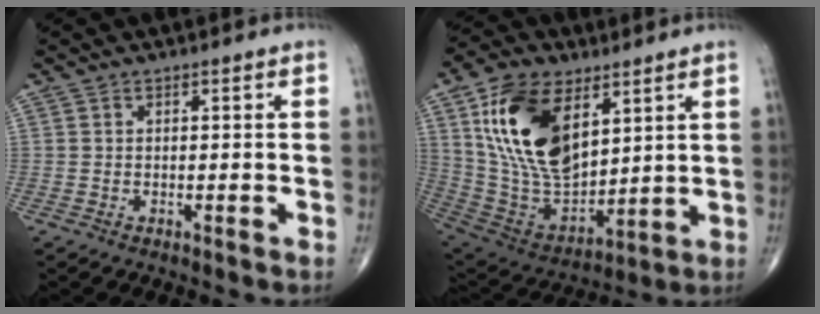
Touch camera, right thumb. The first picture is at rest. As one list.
[{"total": 22.2, "force": [8.4, 12.5, 16.4], "torque": [-0.284, -0.037, 0.166]}]